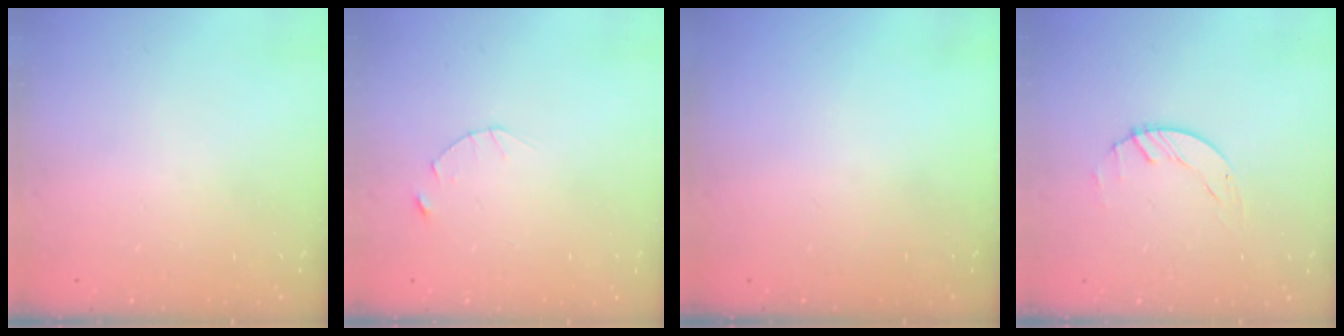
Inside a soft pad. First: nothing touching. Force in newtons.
{"total": 2.5, "press": 2.4, "slide": 0.3}
{"total": 0.0}
{"total": 0.8, "press": 0.8, "slide": 0.2}